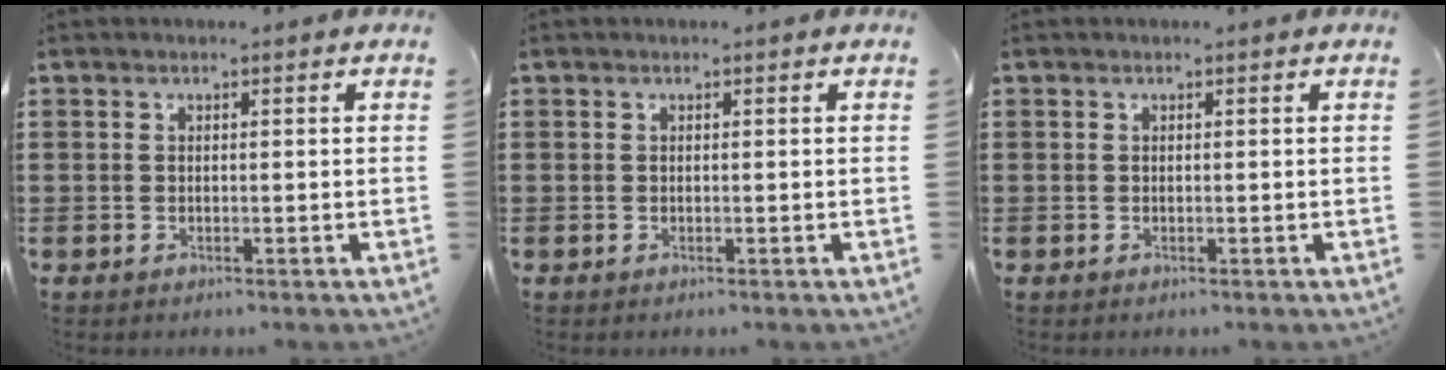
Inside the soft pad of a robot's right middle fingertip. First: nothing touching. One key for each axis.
{"total": 0.0}
{"total": 0.0}